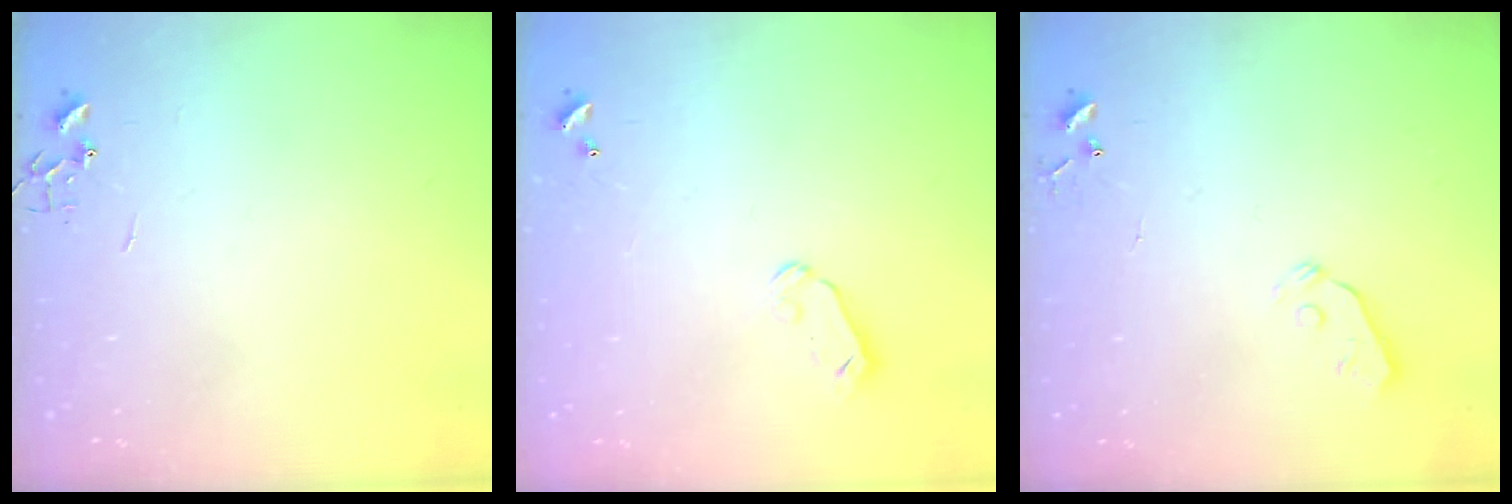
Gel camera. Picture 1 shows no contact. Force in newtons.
{"total": 5.9, "press": 5.9, "slide": 0.6}
{"total": 3.2, "press": 3.1, "slide": 0.6}